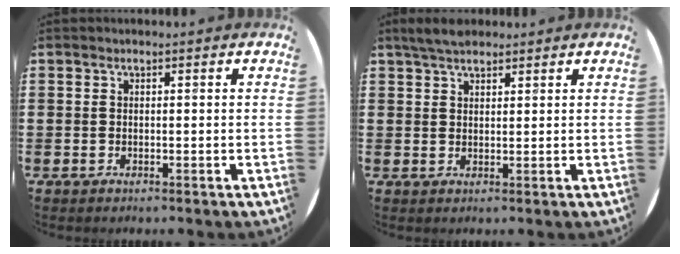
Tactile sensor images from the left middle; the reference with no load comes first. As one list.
[{"total": 3.1, "force": [2.8, 0.9, 1.1], "torque": [-0.027, 0.002, 0.051]}]